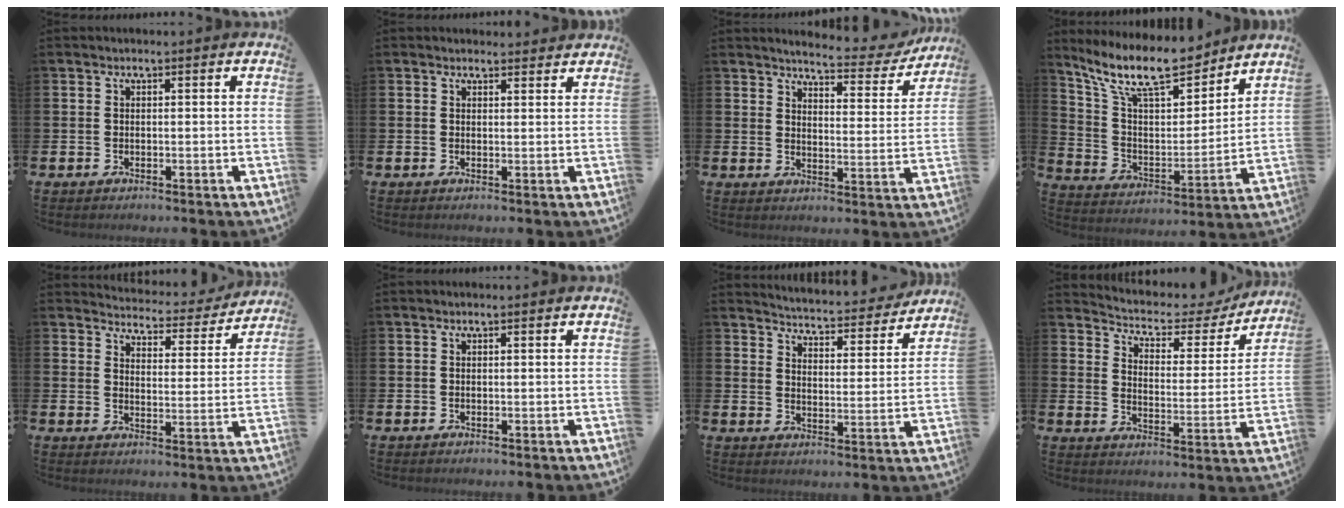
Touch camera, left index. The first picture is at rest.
{"total": 1.5, "force": [1.4, 0.5, 0.0], "torque": [0.006, -0.004, 0.024]}
{"total": 4.8, "force": [4.6, 0.8, 1.1], "torque": [-0.029, -0.036, 0.072]}
{"total": 13.0, "force": [11.0, 3.6, 5.9], "torque": [-0.146, -0.063, 0.195]}
{"total": 4.1, "force": [4.0, 0.8, 0.3], "torque": [-0.025, -0.038, 0.063]}
{"total": 0.0}
{"total": 4.9, "force": [4.8, 0.4, 0.5], "torque": [-0.027, -0.043, 0.078]}
{"total": 4.8, "force": [4.3, 2.0, 1.1], "torque": [-0.044, -0.037, 0.063]}